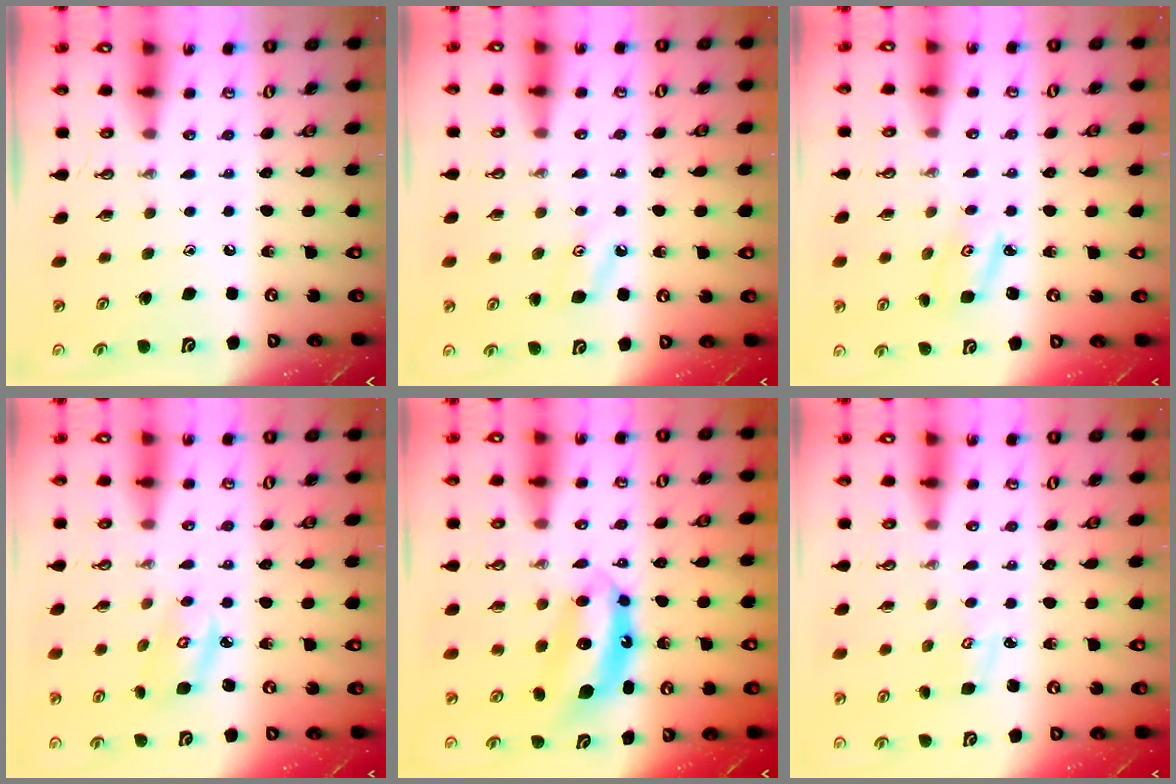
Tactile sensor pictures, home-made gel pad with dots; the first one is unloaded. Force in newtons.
{"total": 3.5, "press": 3.4, "slide": 0.8}
{"total": 2.1, "press": 2.1, "slide": 0.2}
{"total": 4.0, "press": 3.9, "slide": 0.3}
{"total": 7.0, "press": 7.0, "slide": 0.5}
{"total": 3.0, "press": 3.0, "slide": 0.3}